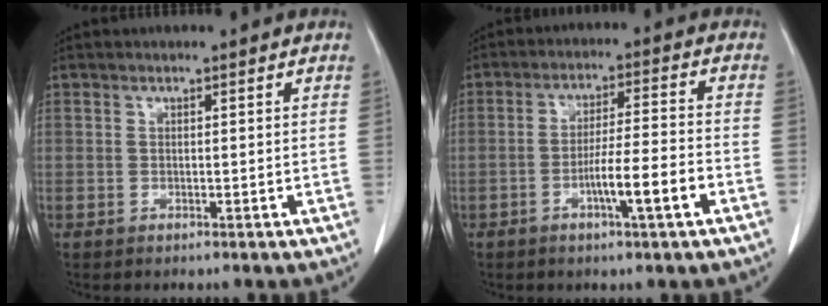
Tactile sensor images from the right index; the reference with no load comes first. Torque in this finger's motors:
{"motor_torque": [1.16, -0.70, 0.58, 0.15]}